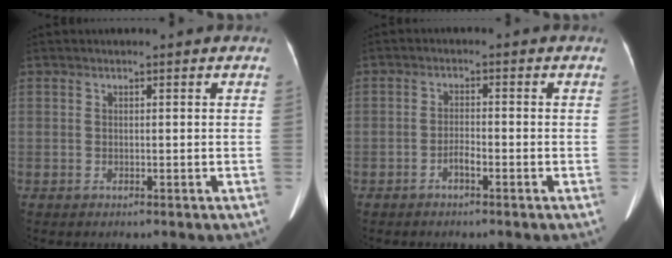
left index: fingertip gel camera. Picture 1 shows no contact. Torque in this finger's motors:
{"motor_torque": [-0.13, -0.10, -0.05, -0.01]}